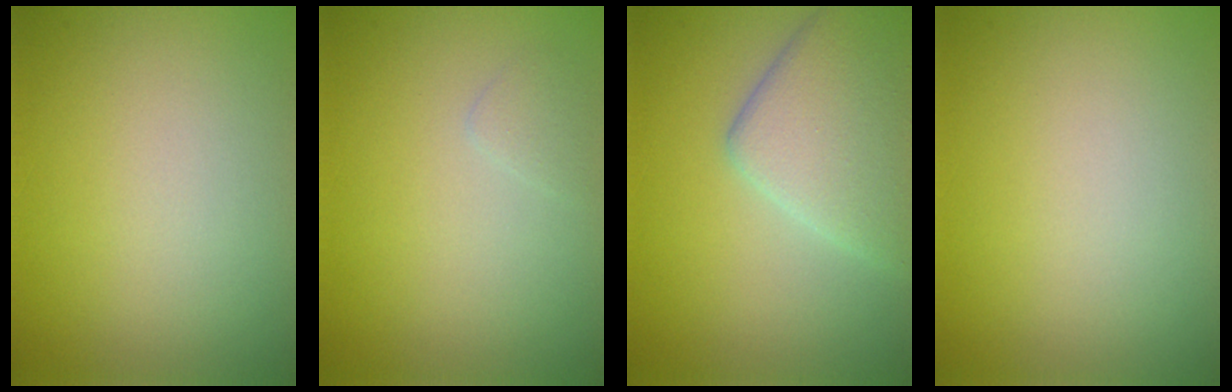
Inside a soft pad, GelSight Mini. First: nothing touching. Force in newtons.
{"total": 0.8, "press": 0.8, "slide": 0.1}
{"total": 6.7, "press": 6.7, "slide": 0.2}
{"total": 0.0}